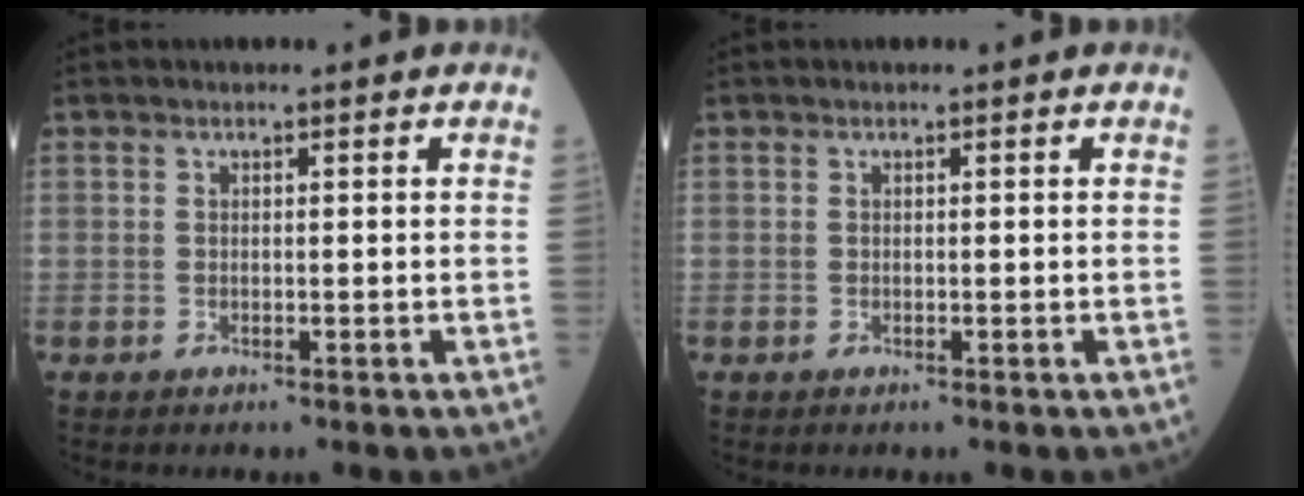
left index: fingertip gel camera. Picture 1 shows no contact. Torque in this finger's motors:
{"motor_torque": [0.00, 0.00, 0.00, 0.00]}